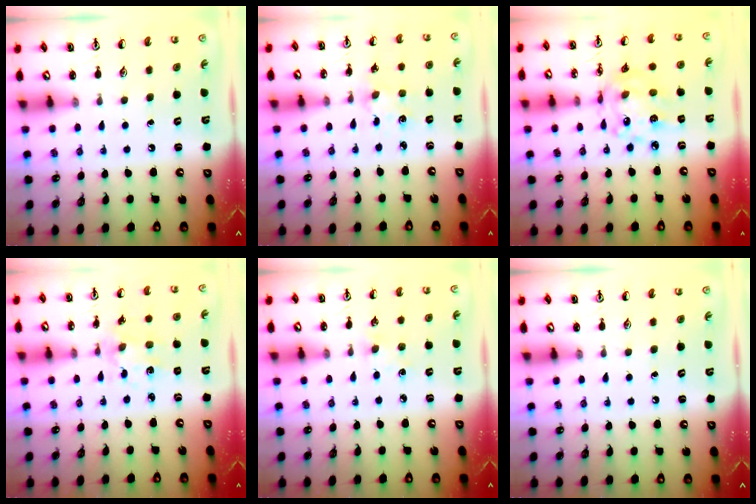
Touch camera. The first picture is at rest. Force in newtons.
{"total": 2.5, "press": 2.4, "slide": 0.4}
{"total": 12.9, "press": 12.4, "slide": 3.4}
{"total": 2.0, "press": 1.9, "slide": 0.4}
{"total": 2.9, "press": 2.9, "slide": 0.4}
{"total": 0.0}